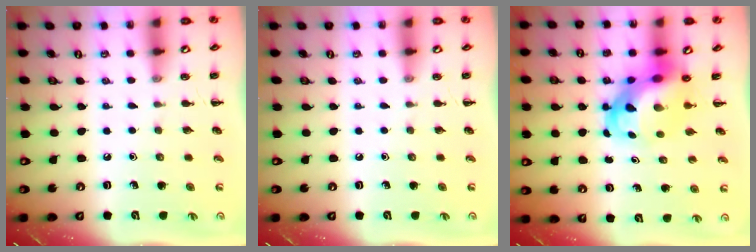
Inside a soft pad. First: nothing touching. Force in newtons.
{"total": 0.0}
{"total": 6.5, "press": 6.2, "slide": 1.8}